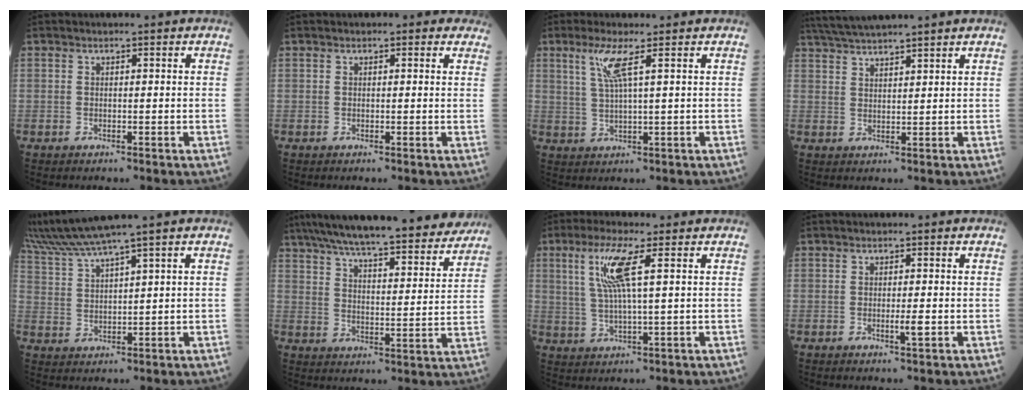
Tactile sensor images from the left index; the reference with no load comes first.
{"total": 1.1, "force": [0.7, 0.8, 0.4], "torque": [0.004, 0.000, -0.004]}
{"total": 4.3, "force": [2.0, -0.3, 3.8], "torque": [-0.086, -0.004, 0.041]}
{"total": 7.8, "force": [7.1, -0.8, 3.2], "torque": [-0.064, 0.033, 0.124]}
{"total": 7.4, "force": [6.5, -2.1, 2.8], "torque": [-0.073, 0.003, 0.139]}
{"total": 28.7, "force": [25.2, 4.9, 13.0], "torque": [-0.220, -0.012, 0.336]}
{"total": 7.3, "force": [2.4, 0.2, 6.9], "torque": [-0.154, 0.004, 0.049]}
{"total": 1.5, "force": [-0.4, 0.0, 1.5], "torque": [-0.029, -0.005, -0.006]}